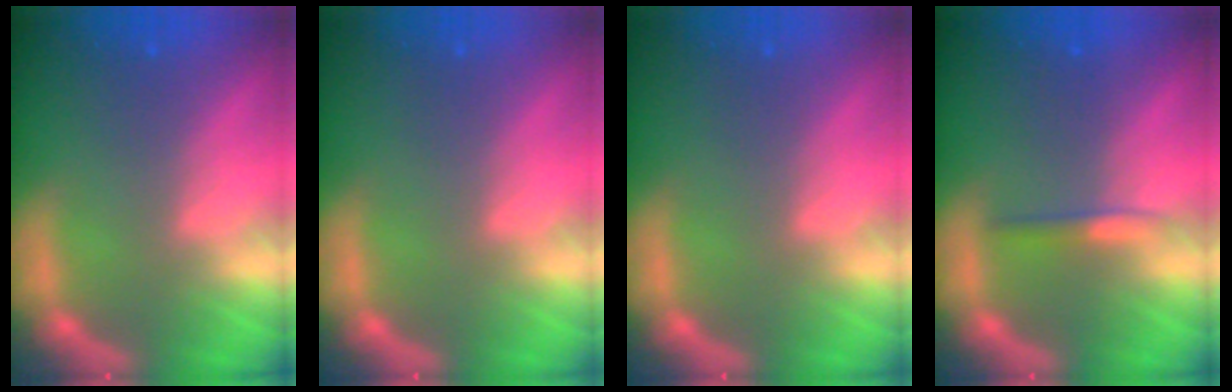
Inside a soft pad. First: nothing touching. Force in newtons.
{"total": 0.0}
{"total": 0.0}
{"total": 1.4}